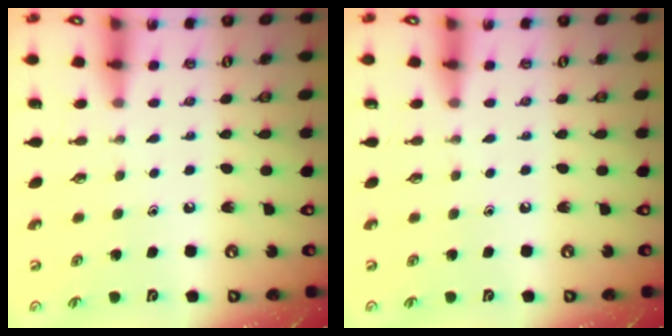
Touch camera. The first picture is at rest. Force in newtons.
{"total": 0.0}